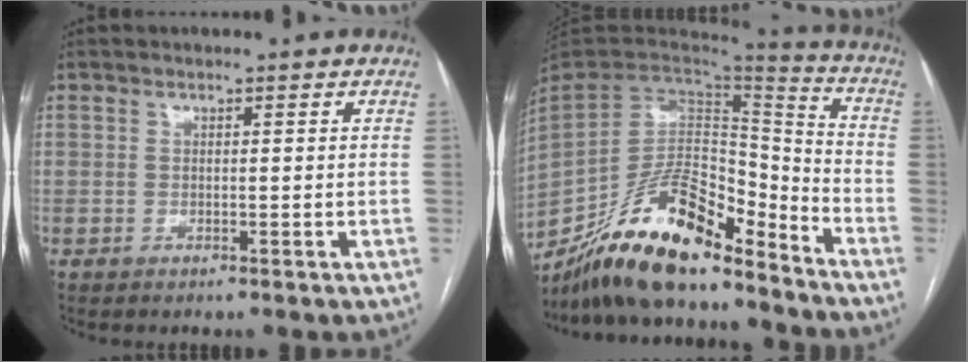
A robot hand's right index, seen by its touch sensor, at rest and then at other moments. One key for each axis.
{"total": 20.1, "fx": -16.3, "fy": 5.5, "fz": 10.4, "tx": -0.212, "ty": 0.009, "tz": -0.293}